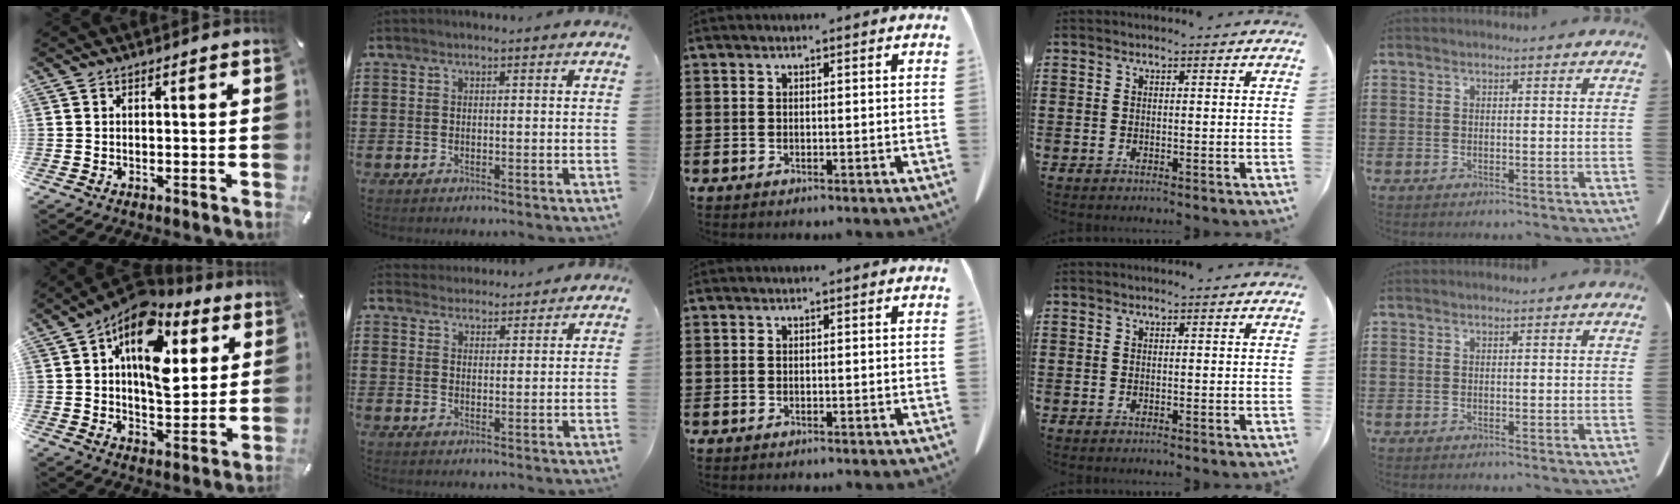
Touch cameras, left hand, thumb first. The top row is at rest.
{"thumb": {"total": 17.5, "force": [7.4, 10.1, 12.2], "torque": [-0.184, -0.032, 0.130]}, "index": {"total": 3.1, "force": [3.1, 0.4, -0.4], "torque": [-0.003, -0.012, 0.059]}}